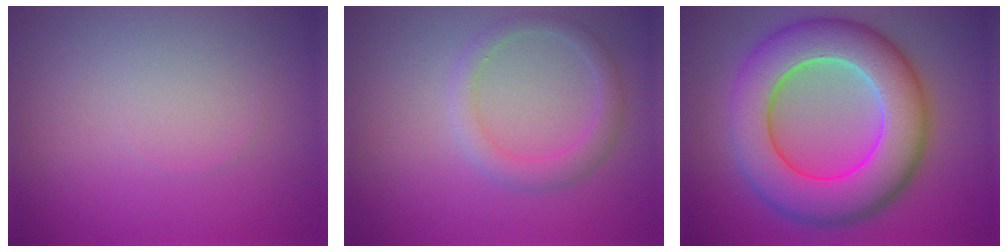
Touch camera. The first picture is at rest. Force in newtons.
{"total": 2.2, "press": 2.2, "slide": 0.1}
{"total": 11.1, "press": 11.1, "slide": 0.4}